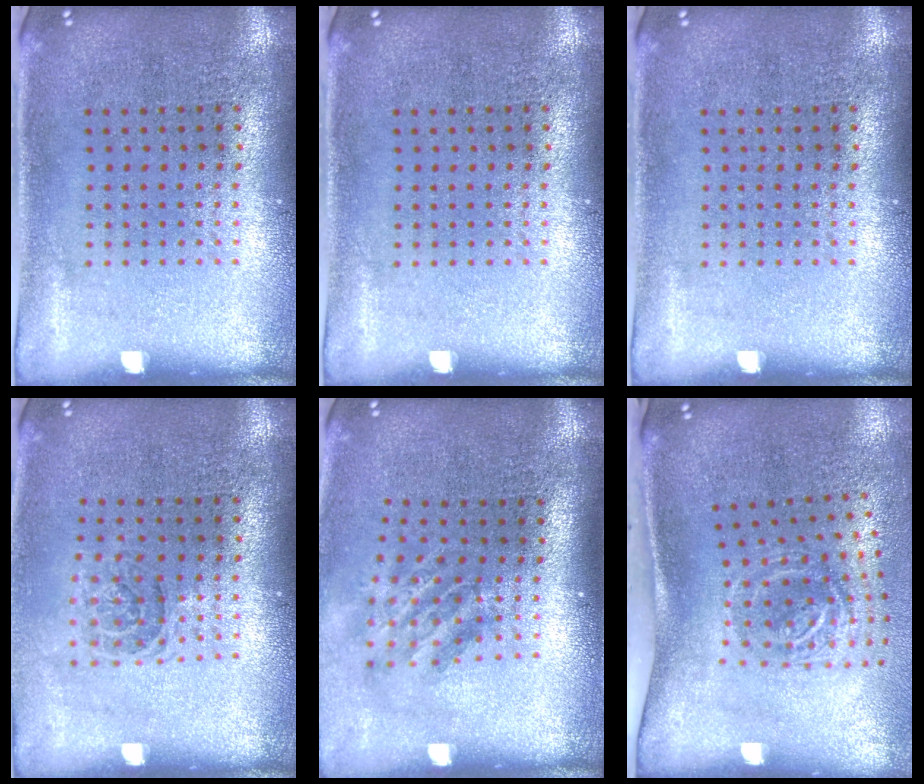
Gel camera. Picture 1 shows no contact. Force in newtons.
{"total": 0.0}
{"total": 0.0}
{"total": 1.1, "press": 1.1, "slide": 0.4}
{"total": 1.9, "press": 1.3, "slide": 1.3}
{"total": 2.0, "press": 1.3, "slide": 1.6}